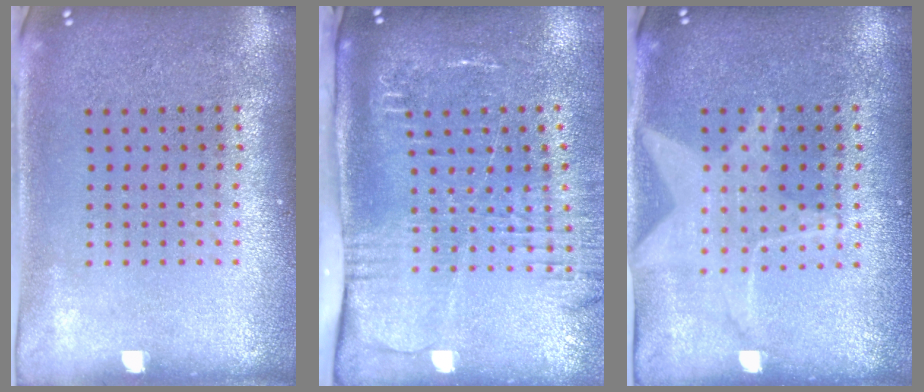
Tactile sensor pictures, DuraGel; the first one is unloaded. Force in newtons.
{"total": 2.6, "press": 2.0, "slide": 1.7}
{"total": 1.5, "press": 1.5, "slide": 0.4}